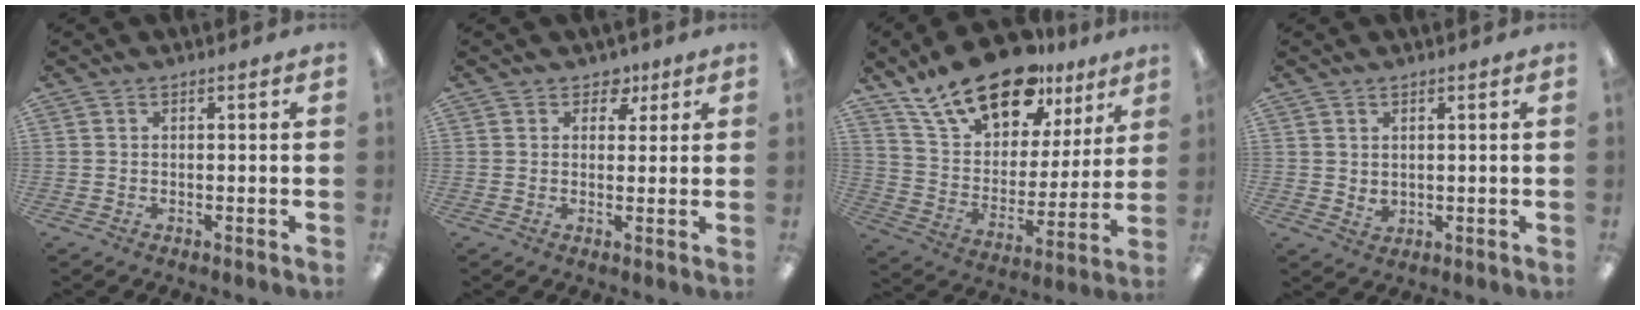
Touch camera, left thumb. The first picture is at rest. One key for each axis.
{"total": 4.0, "fx": 2.3, "fy": 3.0, "fz": 1.3, "tx": -0.009, "ty": -0.006, "tz": 0.039}
{"total": 20.4, "fx": 14.8, "fy": 9.8, "fz": 9.9, "tx": -0.179, "ty": -0.086, "tz": 0.264}
{"total": 2.3, "fx": 1.5, "fy": 1.6, "fz": 0.7, "tx": -0.009, "ty": -0.005, "tz": 0.026}